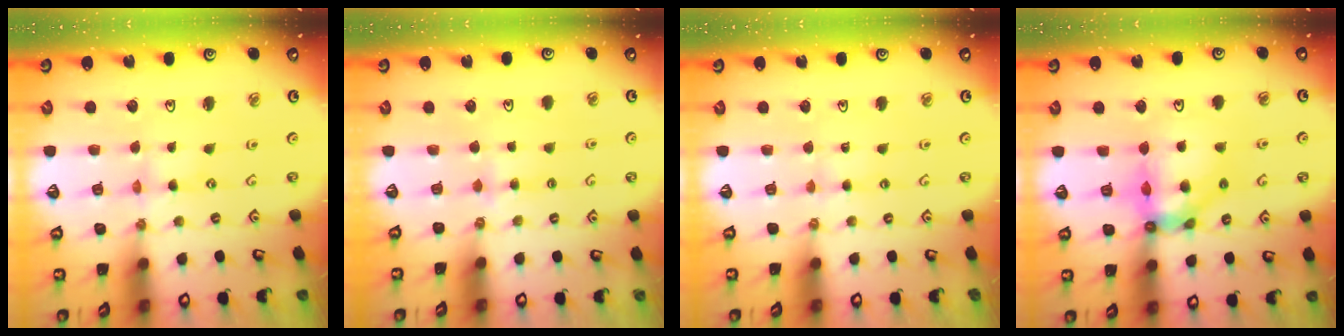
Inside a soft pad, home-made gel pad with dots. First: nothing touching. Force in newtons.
{"total": 3.5, "press": 3.4, "slide": 0.5}
{"total": 2.0, "press": 2.0, "slide": 0.3}
{"total": 11.7, "press": 11.6, "slide": 1.4}